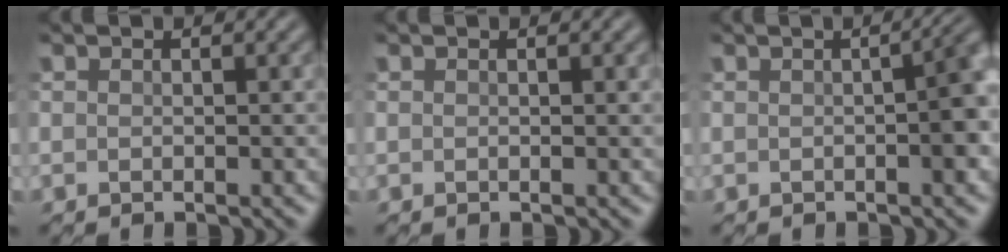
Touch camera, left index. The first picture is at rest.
{"total": 0.0}
{"total": 5.3, "force": [-0.5, 2.5, 4.6], "torque": [-0.057, 0.000, -0.003]}